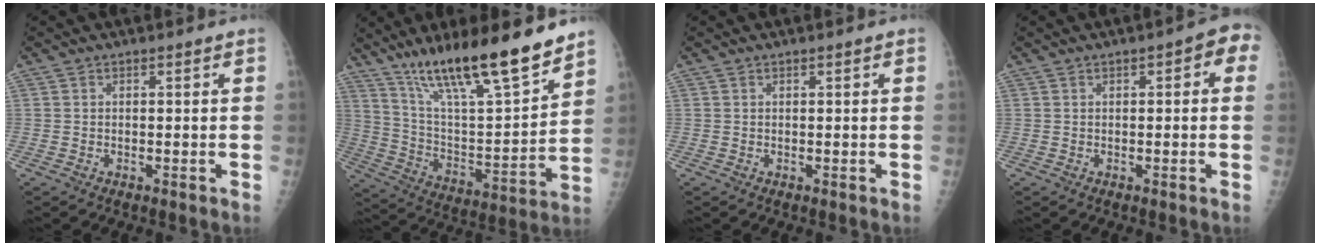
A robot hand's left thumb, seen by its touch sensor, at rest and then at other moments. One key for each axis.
{"total": 22.7, "fx": 16.5, "fy": 3.9, "fz": 15.0, "tx": -0.233, "ty": -0.074, "tz": 0.290}
{"total": 0.0}
{"total": 4.5, "fx": 1.2, "fy": 1.9, "fz": 3.9, "tx": -0.033, "ty": 0.014, "tz": 0.006}